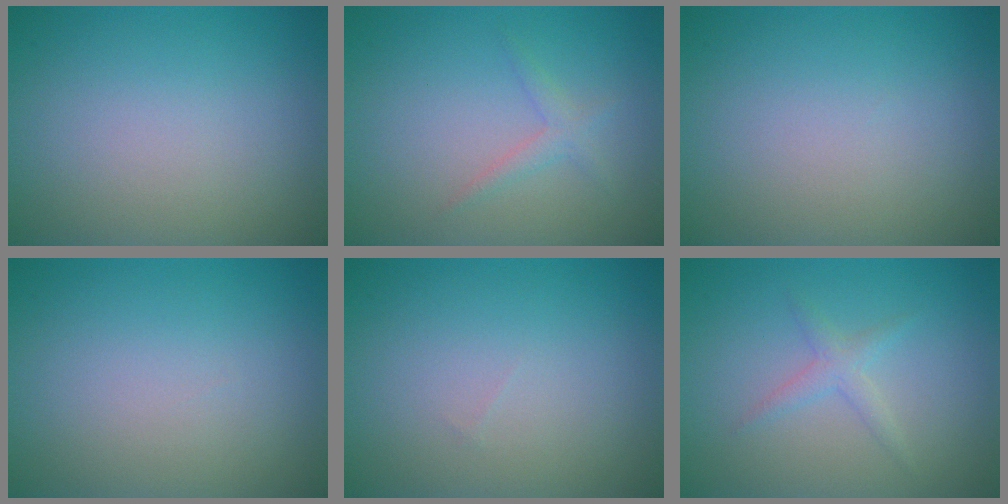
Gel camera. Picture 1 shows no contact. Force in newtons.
{"total": 1.3, "press": 1.3, "slide": 0.2}
{"total": 0.0}
{"total": 0.0}
{"total": 0.0}
{"total": 1.4, "press": 1.4, "slide": 0.0}